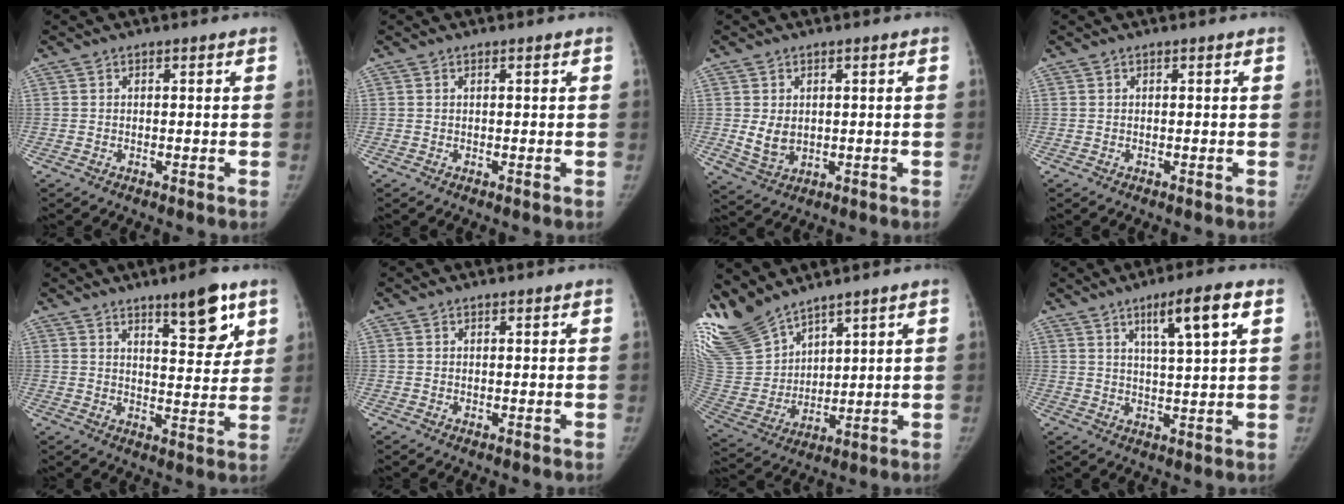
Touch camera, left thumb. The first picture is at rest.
{"total": 0.0}
{"total": 4.6, "force": [0.3, 3.7, 2.8], "torque": [-0.036, -0.013, 0.021]}
{"total": 0.0}
{"total": 10.2, "force": [6.1, 3.1, 7.5], "torque": [-0.085, -0.036, 0.091]}
{"total": 0.0}
{"total": 17.8, "force": [15.0, 6.1, 7.4], "torque": [-0.149, -0.060, 0.325]}
{"total": 8.3, "force": [4.1, 0.8, 7.2], "torque": [-0.118, -0.015, 0.068]}